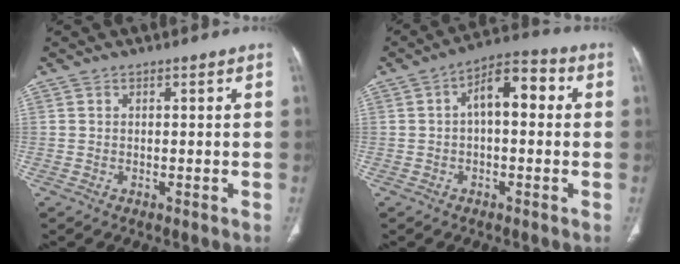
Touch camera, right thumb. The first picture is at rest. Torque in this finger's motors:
{"motor_torque": [2.33, 2.68, 1.07, -0.46, 0.04]}